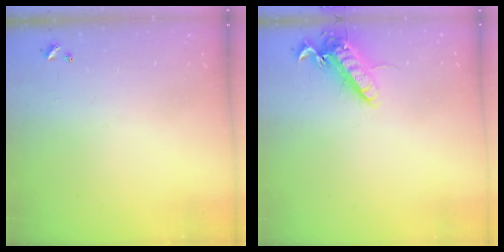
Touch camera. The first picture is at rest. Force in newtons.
{"total": 13.5, "press": 13.5, "slide": 1.2}